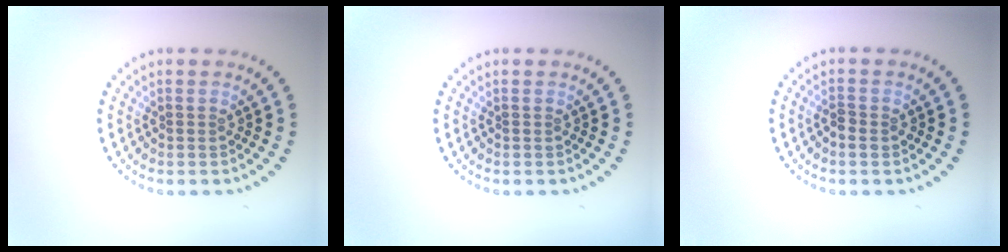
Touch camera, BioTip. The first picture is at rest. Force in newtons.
{"total": 0.0}
{"total": 1.1, "press": 1.1, "slide": 0.3}